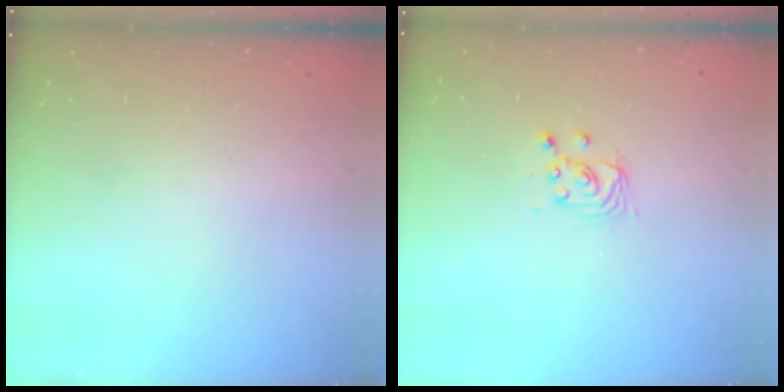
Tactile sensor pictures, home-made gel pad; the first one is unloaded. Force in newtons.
{"total": 2.7, "press": 2.7, "slide": 0.2}